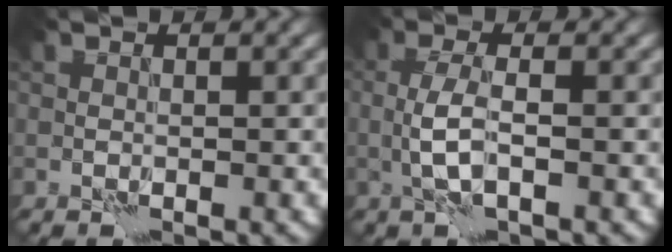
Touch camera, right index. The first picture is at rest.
{"total": 2.5, "force": [-0.6, 0.5, 2.4], "torque": [-0.054, 0.005, -0.016]}